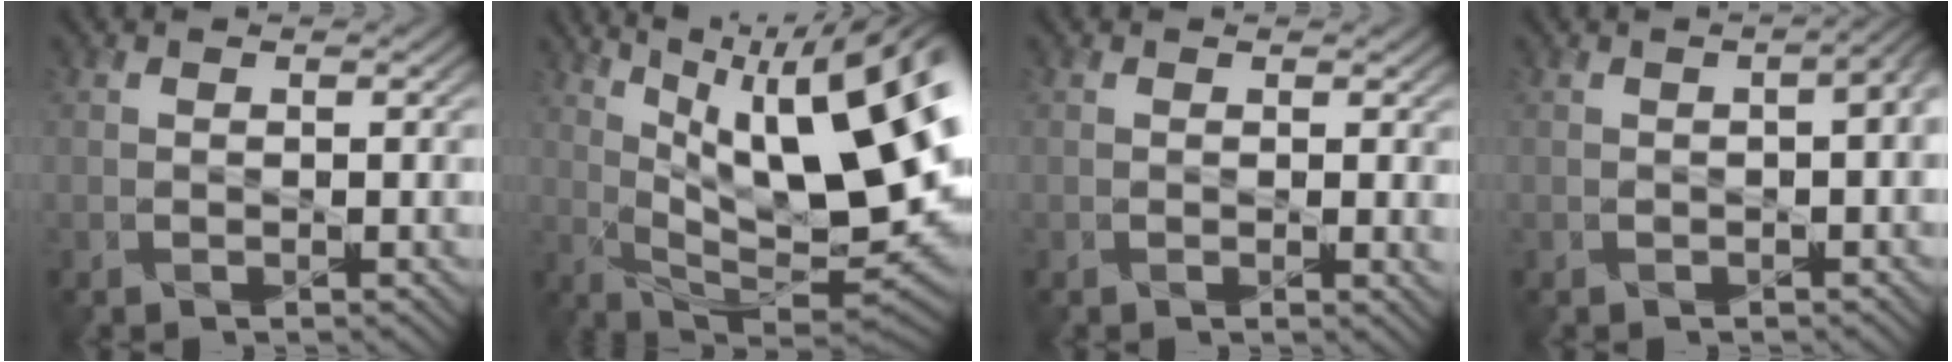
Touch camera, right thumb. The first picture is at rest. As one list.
[{"total": 17.9, "force": [6.3, 5.7, 15.8], "torque": [-0.257, 0.011, 0.110]}, {"total": 1.0, "force": [0.5, 0.2, 0.8], "torque": [-0.013, -0.008, 0.010]}, {"total": 4.2, "force": [0.1, 1.7, 3.8], "torque": [-0.041, 0.005, 0.001]}]